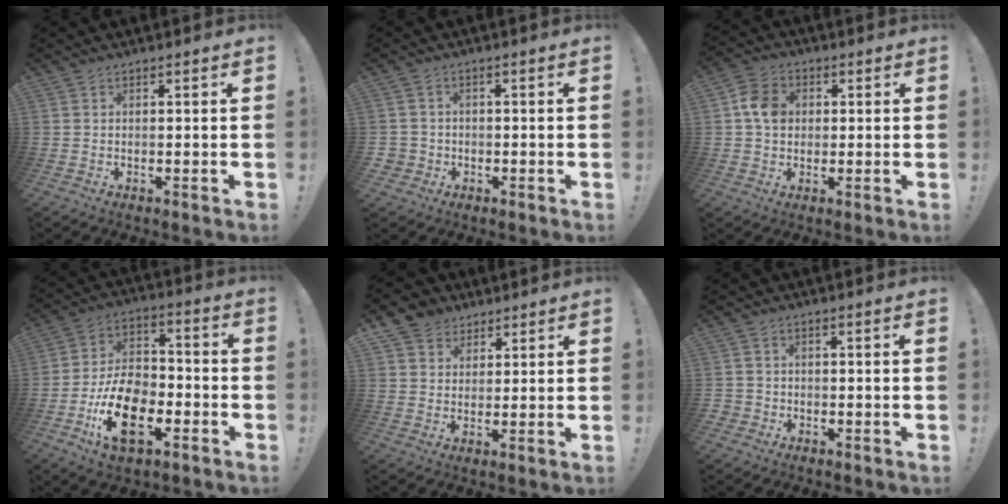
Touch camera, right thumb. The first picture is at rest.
{"total": 2.9, "force": [-0.5, 2.8, 0.9], "torque": [-0.015, 0.001, -0.010]}
{"total": 8.6, "force": [1.1, 7.0, 4.9], "torque": [-0.073, 0.012, 0.022]}
{"total": 17.8, "force": [-7.4, 10.9, 12.0], "torque": [-0.207, 0.050, -0.121]}
{"total": 6.7, "force": [4.0, 5.3, 0.7], "torque": [-0.006, -0.028, 0.079]}
{"total": 2.0, "force": [-0.8, 1.7, 0.6], "torque": [-0.009, 0.003, -0.014]}